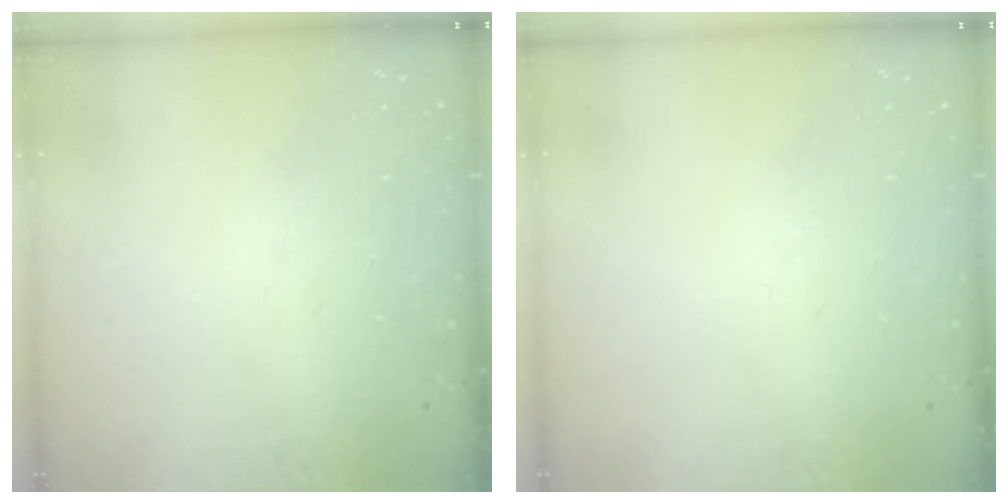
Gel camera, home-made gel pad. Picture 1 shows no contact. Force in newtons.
{"total": 0.0}